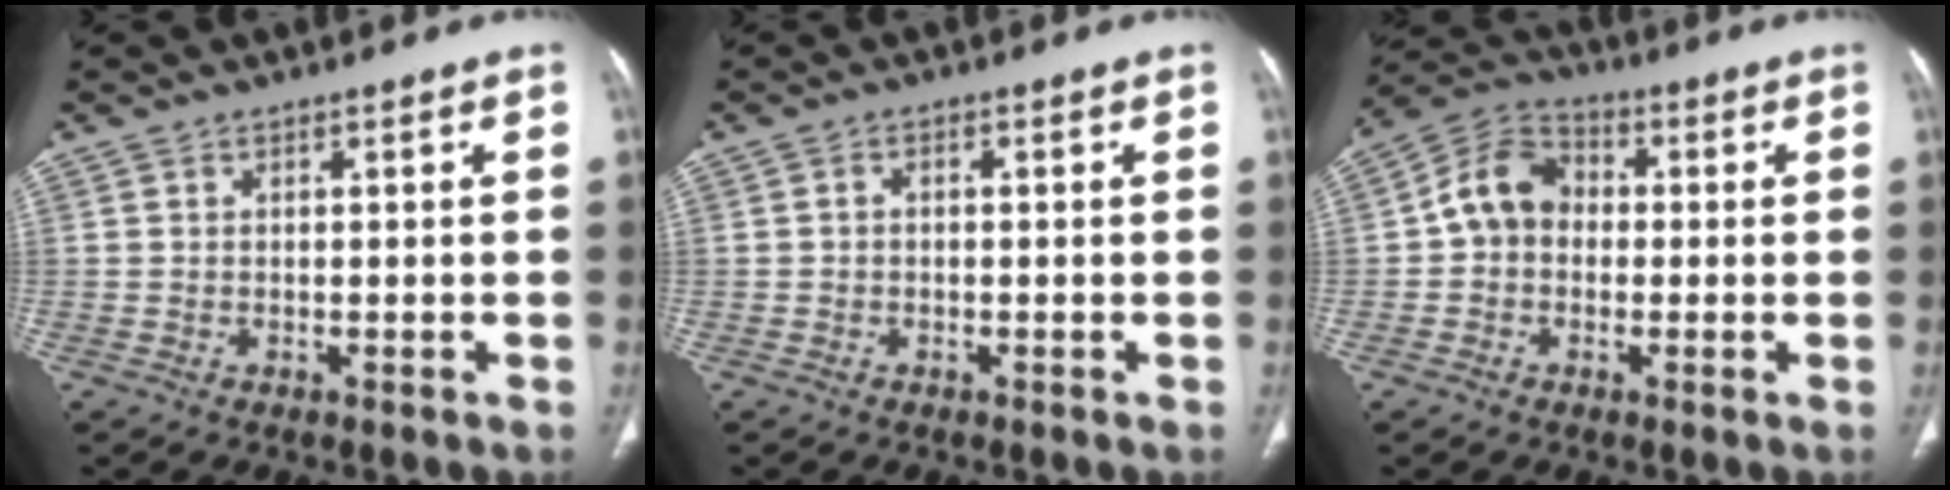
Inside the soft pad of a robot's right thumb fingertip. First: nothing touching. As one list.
[{"total": 0.9, "force": [-0.2, 0.6, 0.6], "torque": [-0.006, 0.002, -0.007]}, {"total": 8.8, "force": [0.0, 7.2, 5.1], "torque": [-0.075, 0.030, -0.017]}]